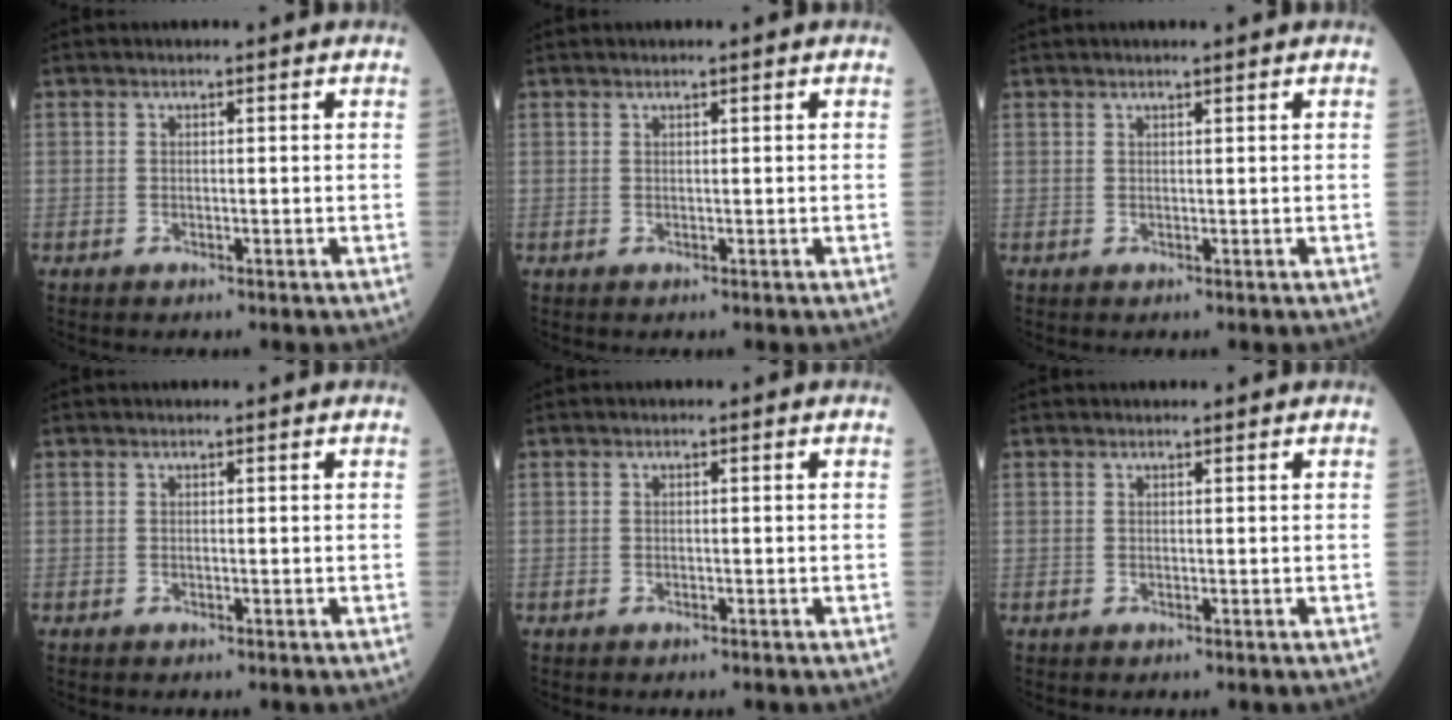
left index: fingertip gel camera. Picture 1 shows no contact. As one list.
[{"total": 0.7, "force": [0.5, -0.2, 0.5], "torque": [-0.008, 0.002, 0.011]}, {"total": 1.8, "force": [1.5, -0.3, 1.1], "torque": [-0.009, 0.010, 0.023]}, {"total": 0.0}, {"total": 0.0}, {"total": 0.7, "force": [0.7, 0.0, 0.1], "torque": [-0.004, 0.002, 0.010]}]